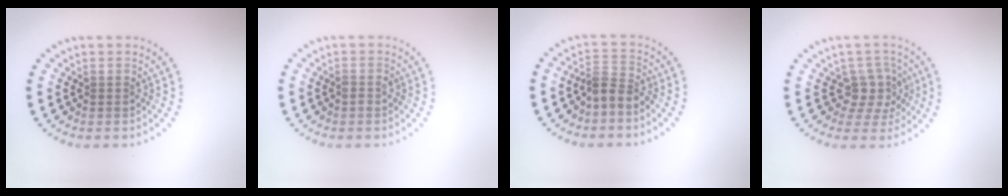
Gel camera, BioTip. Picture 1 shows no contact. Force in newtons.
{"total": 0.8, "press": 0.7, "slide": 0.4}
{"total": 2.4, "press": 1.8, "slide": 1.6}
{"total": 2.9, "press": 2.3, "slide": 1.7}